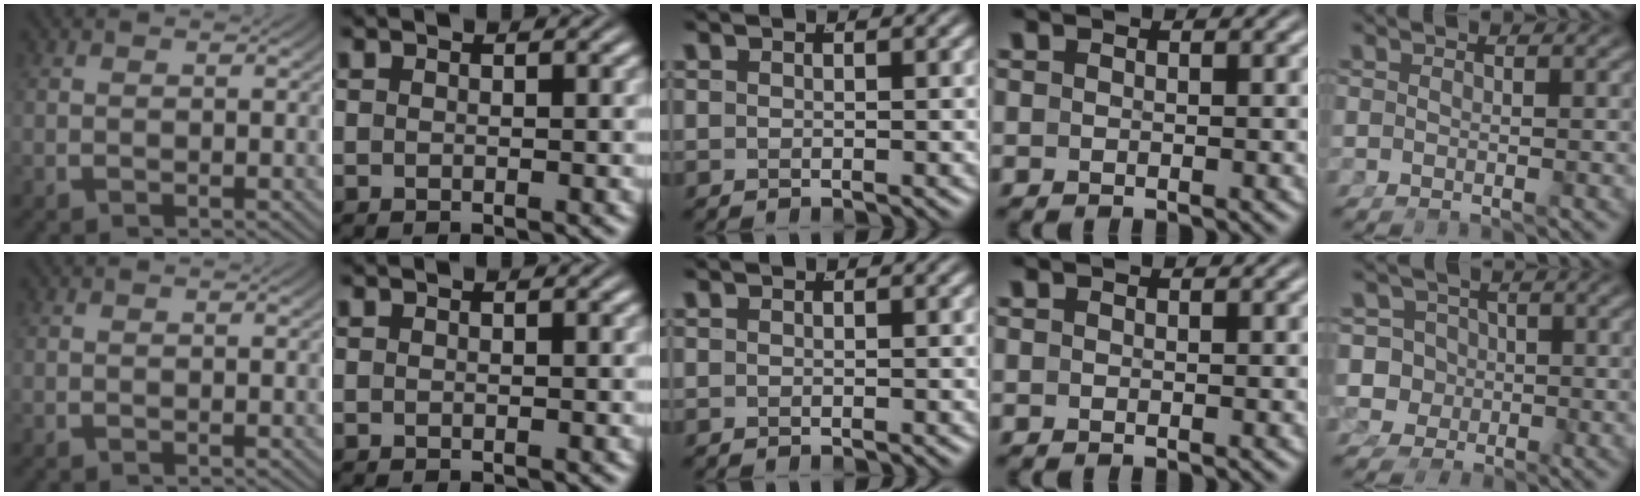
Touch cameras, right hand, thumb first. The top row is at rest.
{"little": {"total": 9.7, "force": [-1.5, 9.2, 2.8], "torque": [-0.099, -0.051, -0.017]}}